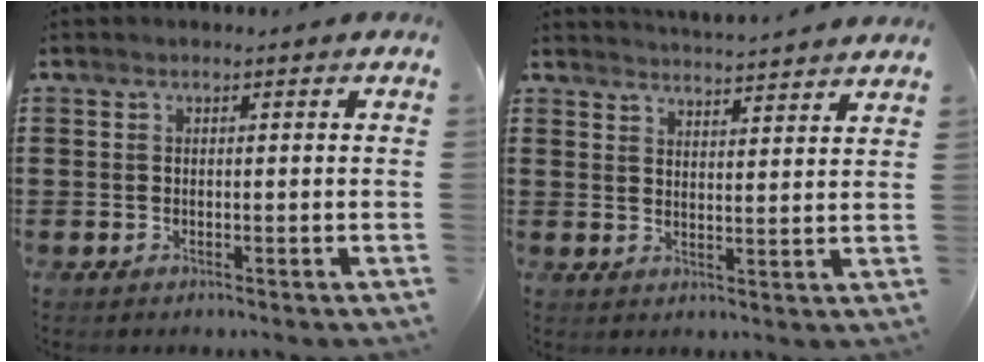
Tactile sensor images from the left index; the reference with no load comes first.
{"total": 3.7, "force": [3.6, -0.8, -0.1], "torque": [-0.012, -0.023, 0.064]}